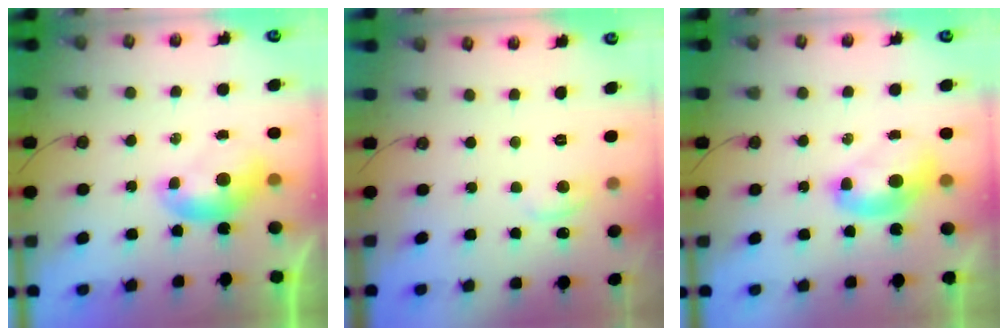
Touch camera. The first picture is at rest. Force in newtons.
{"total": 1.5, "press": 1.4, "slide": 0.6}
{"total": 2.5, "press": 2.5, "slide": 0.1}